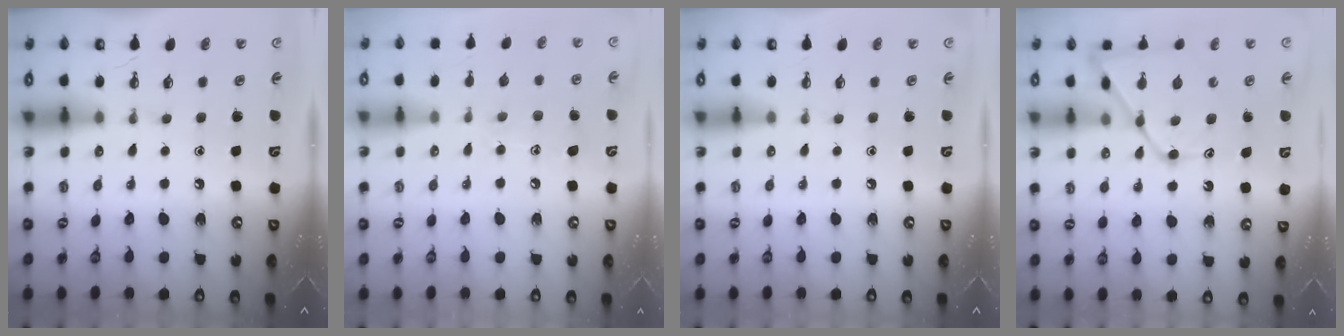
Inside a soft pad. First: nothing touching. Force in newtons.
{"total": 9.7, "press": 9.7, "slide": 0.7}
{"total": 0.0}
{"total": 15.4, "press": 15.3, "slide": 1.2}